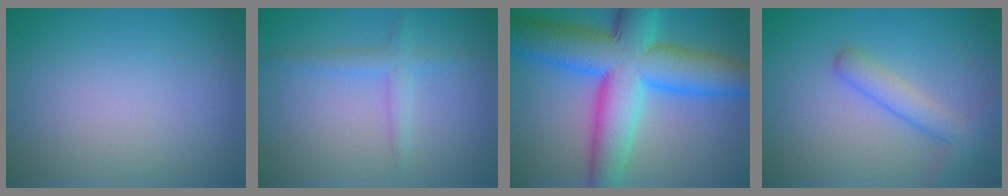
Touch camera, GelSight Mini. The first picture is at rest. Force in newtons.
{"total": 1.8, "press": 1.8, "slide": 0.2}
{"total": 12.0, "press": 12.0, "slide": 0.1}
{"total": 3.1, "press": 3.1, "slide": 0.1}